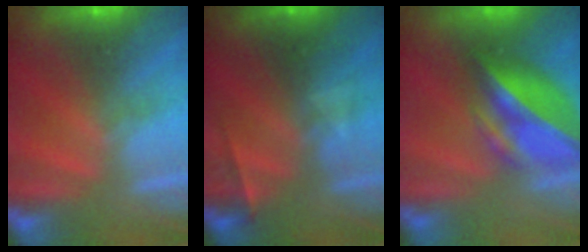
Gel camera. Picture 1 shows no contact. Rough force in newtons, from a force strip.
{"total": 2.3}
{"total": 7.1}